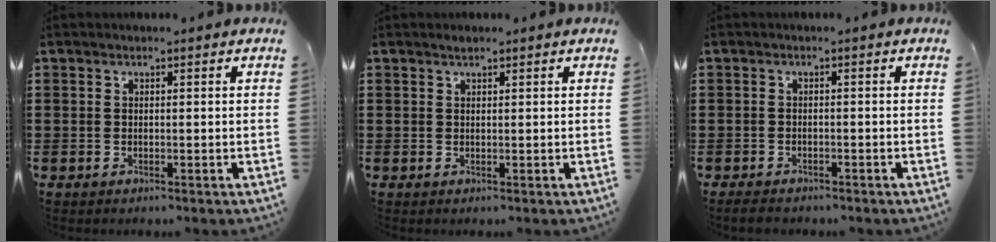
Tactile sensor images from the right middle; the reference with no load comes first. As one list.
[{"total": 0.8, "force": [0.6, 0.4, 0.2], "torque": [-0.006, 0.001, 0.012]}, {"total": 1.2, "force": [-1.1, 0.4, 0.2], "torque": [-0.008, 0.001, -0.024]}]